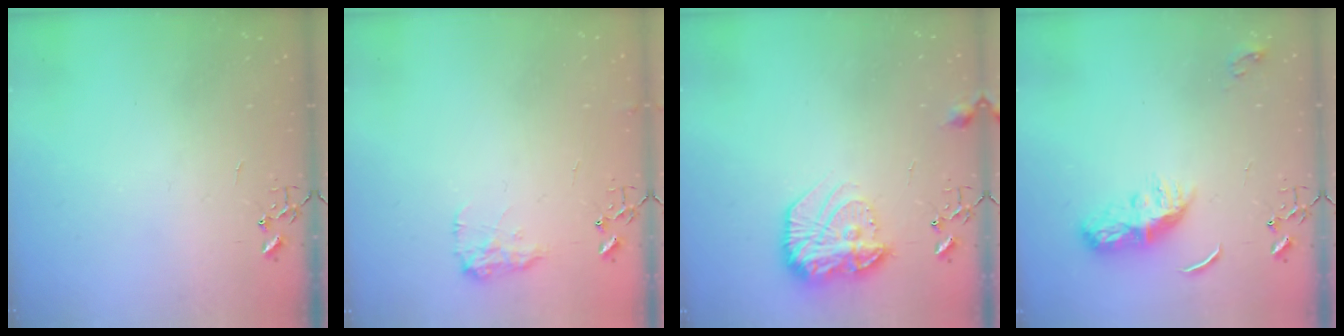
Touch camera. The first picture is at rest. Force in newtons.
{"total": 8.7, "press": 8.6, "slide": 0.5}
{"total": 15.3, "press": 15.2, "slide": 1.0}
{"total": 8.9, "press": 8.9, "slide": 0.1}